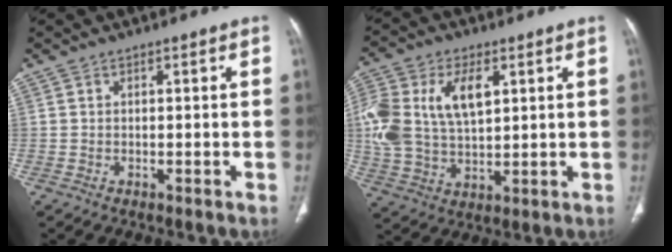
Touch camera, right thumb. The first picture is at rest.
{"total": 17.4, "force": [4.4, 10.3, 13.3], "torque": [-0.289, 0.003, 0.083]}